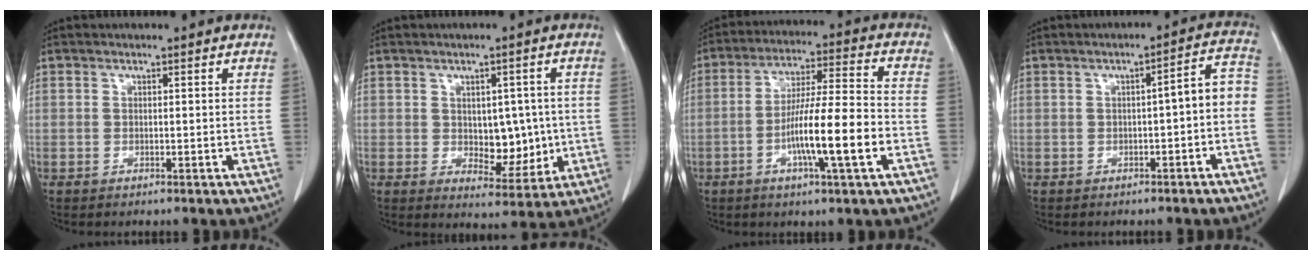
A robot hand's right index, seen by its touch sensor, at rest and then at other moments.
{"total": 7.2, "force": [-0.1, 4.1, 5.9], "torque": [-0.069, 0.001, 0.012]}
{"total": 13.1, "force": [-4.0, 0.4, 12.4], "torque": [-0.218, -0.001, -0.072]}
{"total": 4.9, "force": [-1.0, 0.9, 4.7], "torque": [-0.053, 0.028, -0.016]}